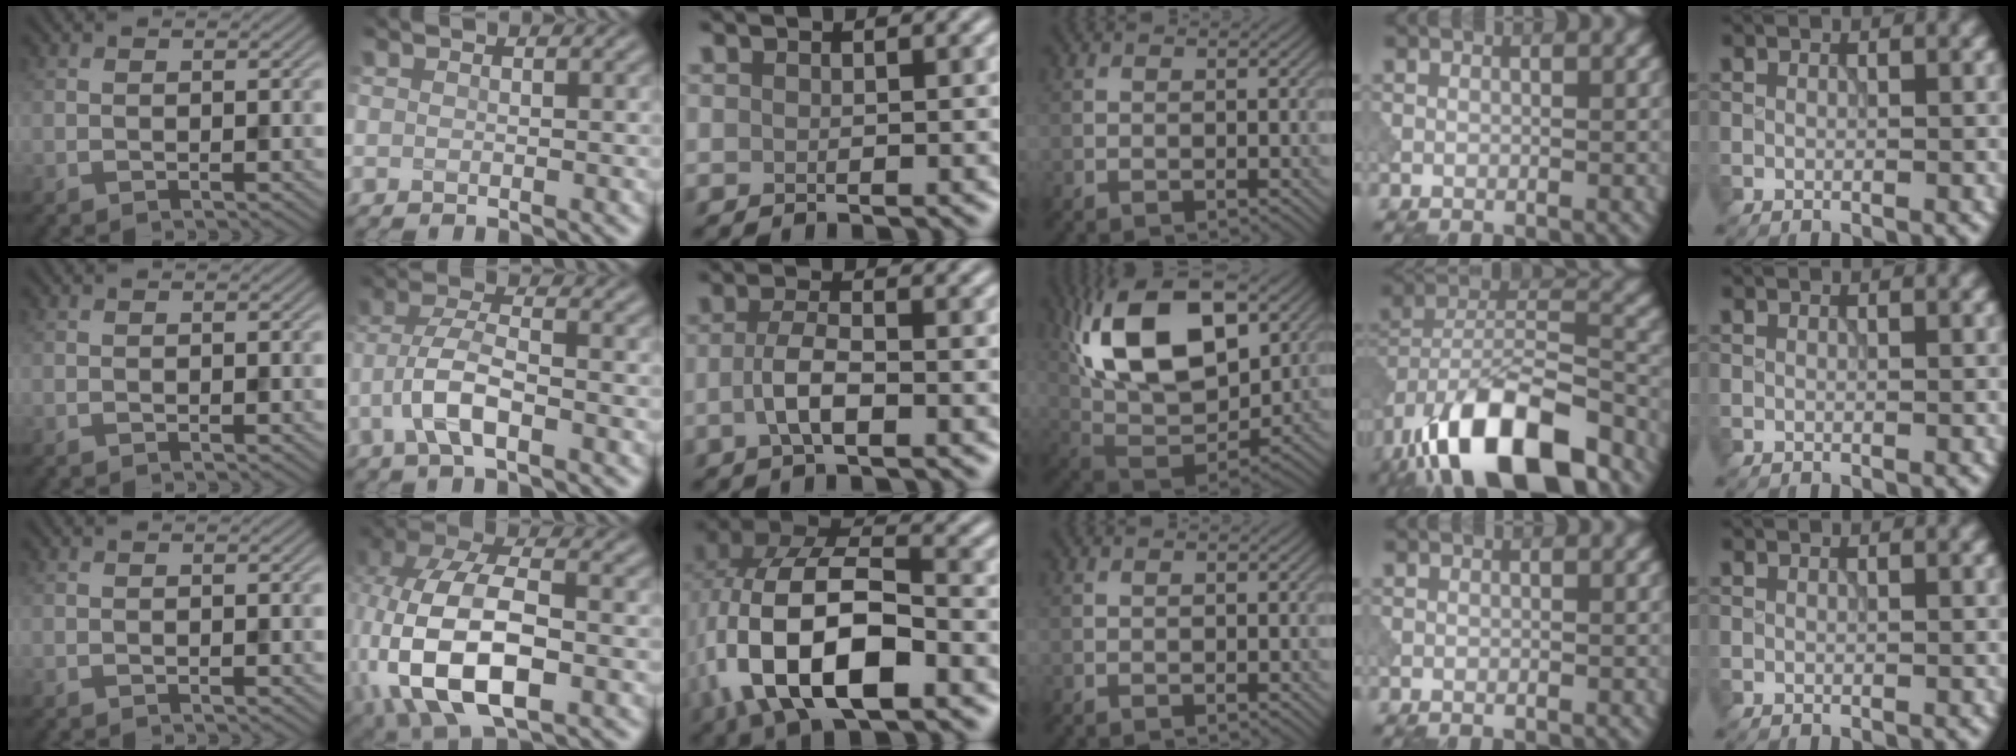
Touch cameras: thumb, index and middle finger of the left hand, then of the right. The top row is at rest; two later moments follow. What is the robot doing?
{"motion": "insert", "object": "peg toy"}